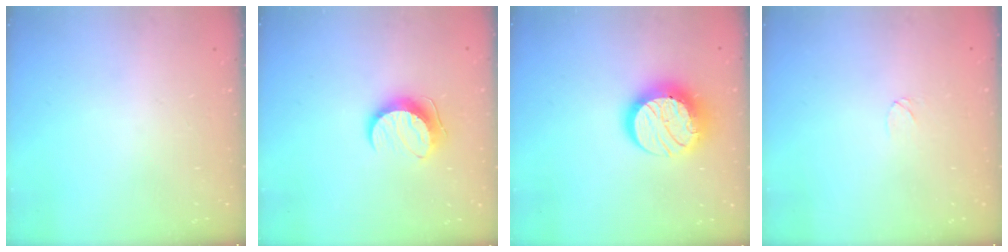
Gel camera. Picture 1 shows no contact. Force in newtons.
{"total": 9.8, "press": 9.8, "slide": 0.1}
{"total": 15.8, "press": 15.7, "slide": 1.2}
{"total": 3.5, "press": 3.5, "slide": 0.3}